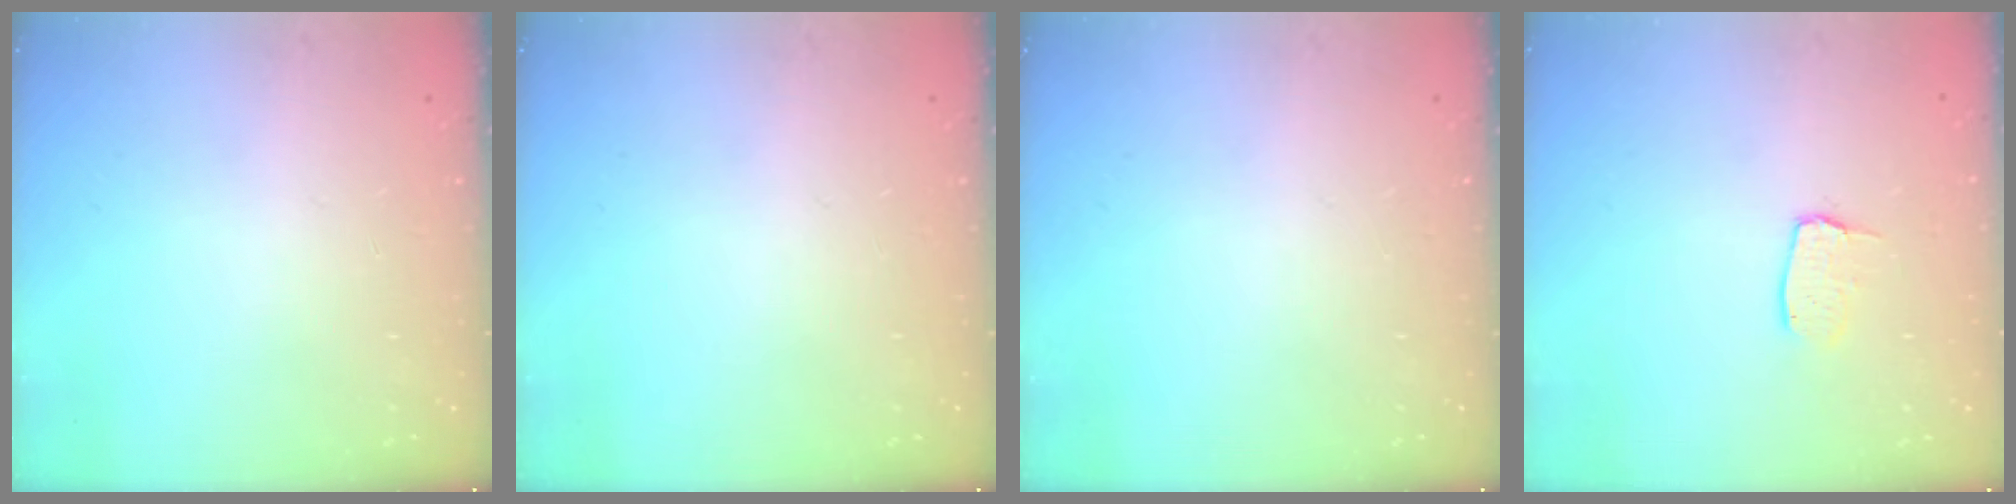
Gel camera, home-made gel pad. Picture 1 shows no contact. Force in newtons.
{"total": 0.0}
{"total": 0.0}
{"total": 5.6, "press": 5.6, "slide": 0.4}